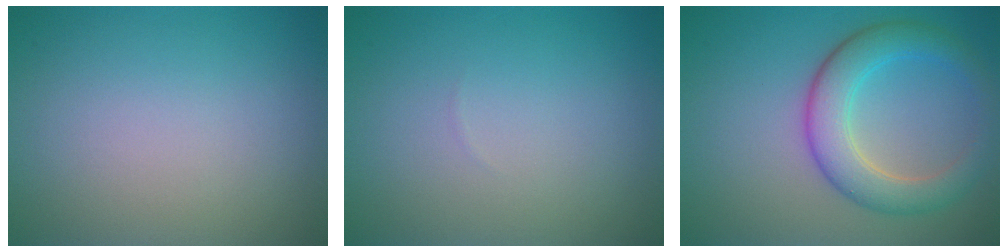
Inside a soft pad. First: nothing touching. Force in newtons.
{"total": 0.0}
{"total": 5.3, "press": 5.3, "slide": 0.1}